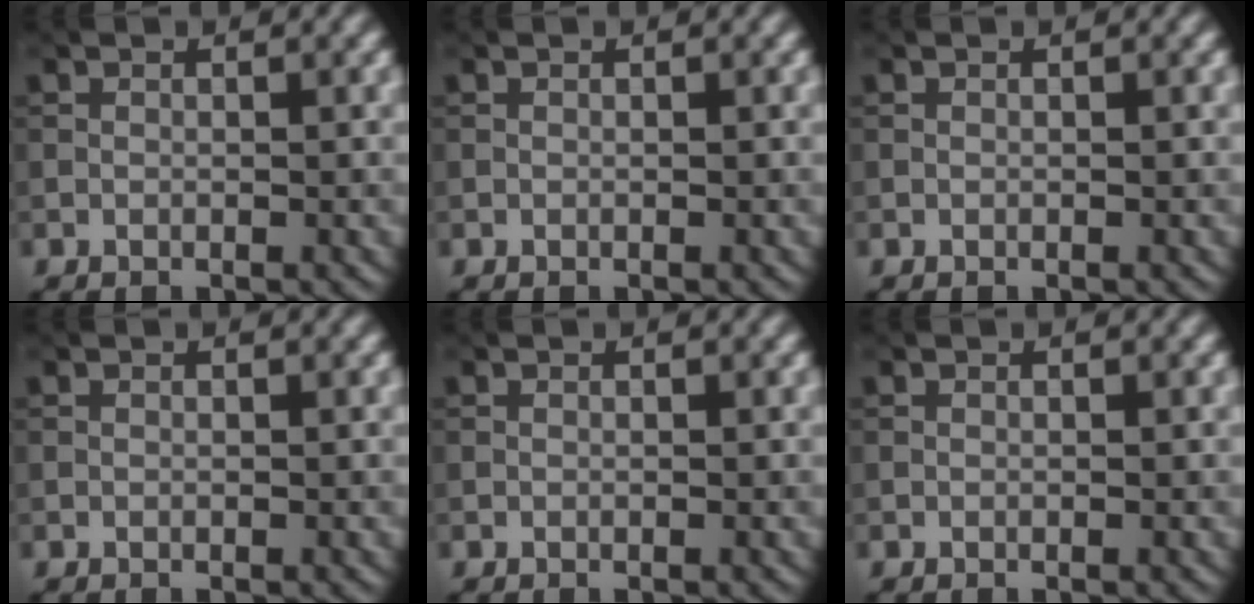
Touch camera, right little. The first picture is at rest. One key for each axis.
{"total": 0.0}
{"total": 0.0}
{"total": 0.0}
{"total": 0.0}
{"total": 0.0}